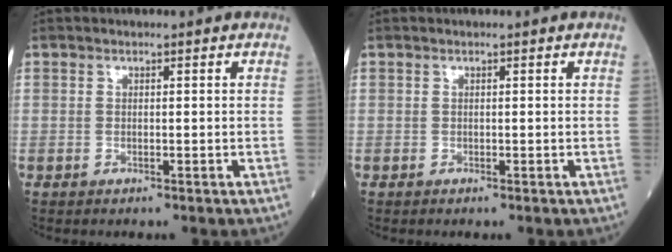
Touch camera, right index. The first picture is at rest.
{"total": 0.0}